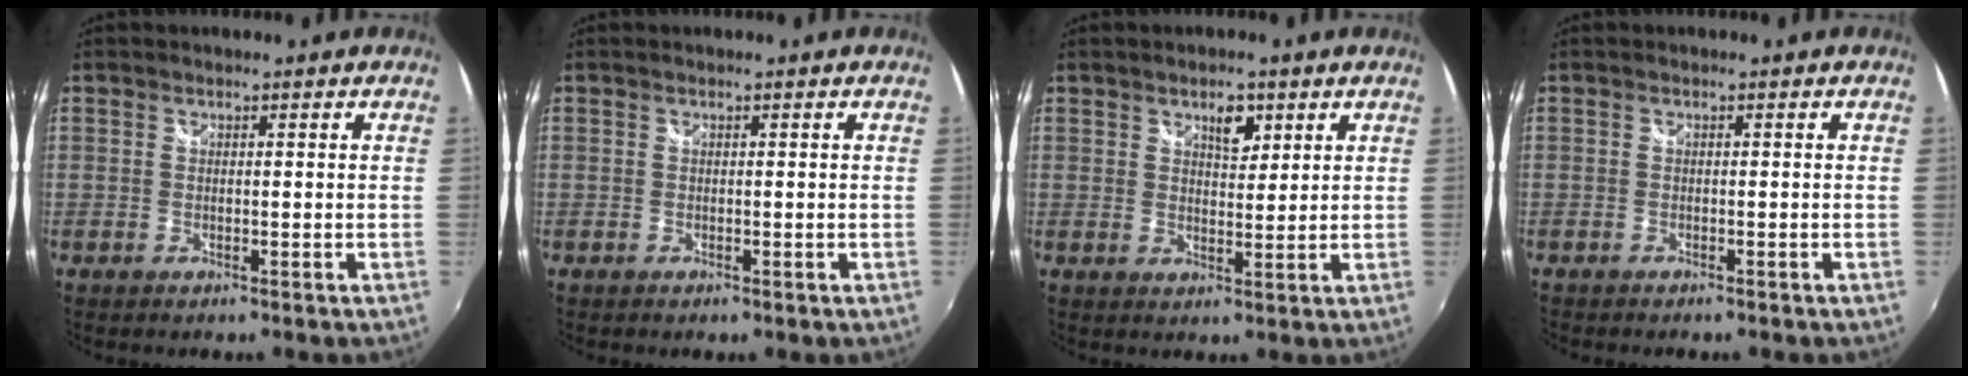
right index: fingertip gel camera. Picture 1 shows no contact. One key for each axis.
{"total": 0.0}
{"total": 3.8, "fx": 2.2, "fy": 1.7, "fz": 2.6, "tx": -0.036, "ty": 0.005, "tz": 0.036}
{"total": 1.1, "fx": -1.1, "fy": 0.0, "fz": 0.3, "tx": -0.010, "ty": -0.006, "tz": -0.017}